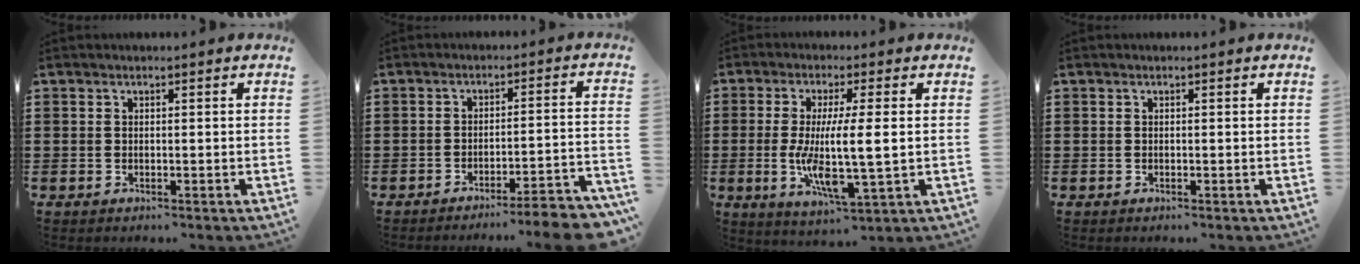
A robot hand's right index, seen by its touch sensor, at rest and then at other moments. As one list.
[{"total": 4.9, "force": [-4.3, -0.4, 2.2], "torque": [-0.037, -0.014, -0.085]}, {"total": 9.4, "force": [0.0, 1.8, 9.2], "torque": [-0.186, -0.015, -0.003]}, {"total": 0.0}]